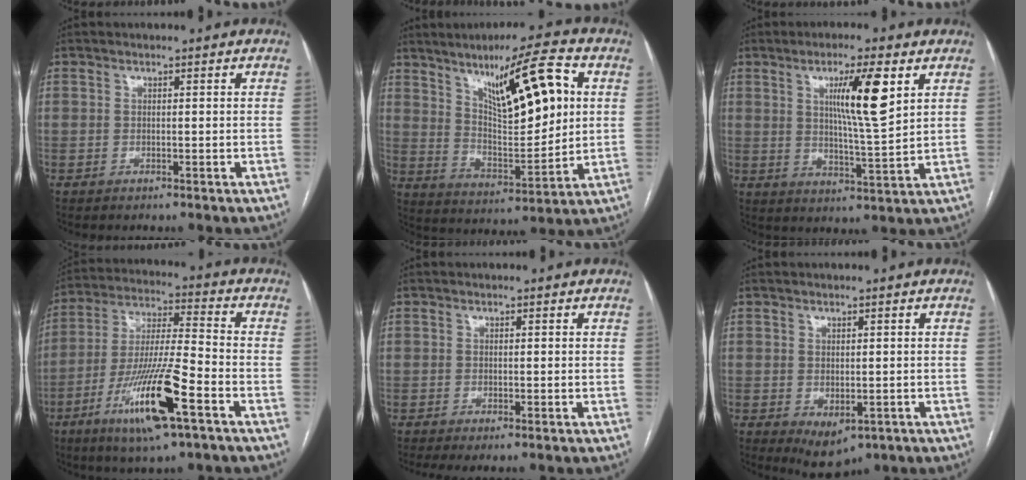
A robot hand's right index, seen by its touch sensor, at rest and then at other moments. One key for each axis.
{"total": 16.2, "fx": 6.0, "fy": 3.6, "fz": 14.6, "tx": -0.233, "ty": 0.010, "tz": 0.109}
{"total": 9.8, "fx": 3.8, "fy": 0.3, "fz": 9.0, "tx": -0.151, "ty": -0.006, "tz": 0.063}
{"total": 16.0, "fx": -7.4, "fy": 1.4, "fz": 14.1, "tx": -0.278, "ty": -0.020, "tz": -0.132}
{"total": 1.5, "fx": -0.5, "fy": 0.4, "fz": 1.4, "tx": -0.025, "ty": -0.004, "tz": -0.008}
{"total": 4.4, "fx": -1.5, "fy": 2.5, "fz": 3.3, "tx": -0.044, "ty": -0.010, "tz": -0.002}